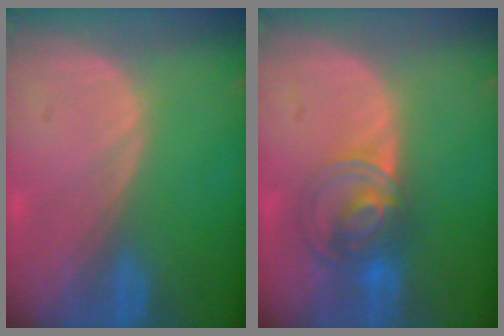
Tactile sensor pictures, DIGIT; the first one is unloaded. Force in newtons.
{"total": 7.4, "press": 6.3, "slide": 3.9}